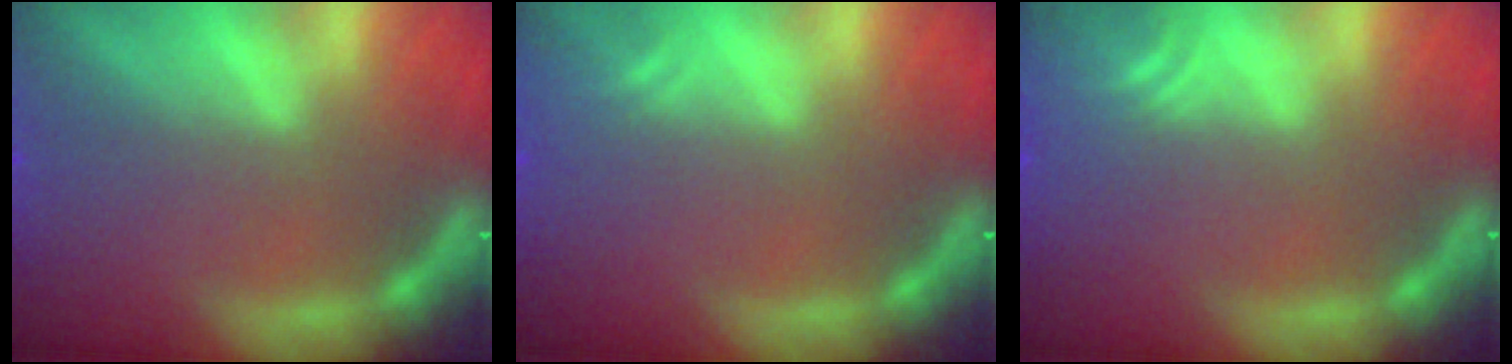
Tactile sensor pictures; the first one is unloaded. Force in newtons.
{"total": 1.5}
{"total": 3.0}